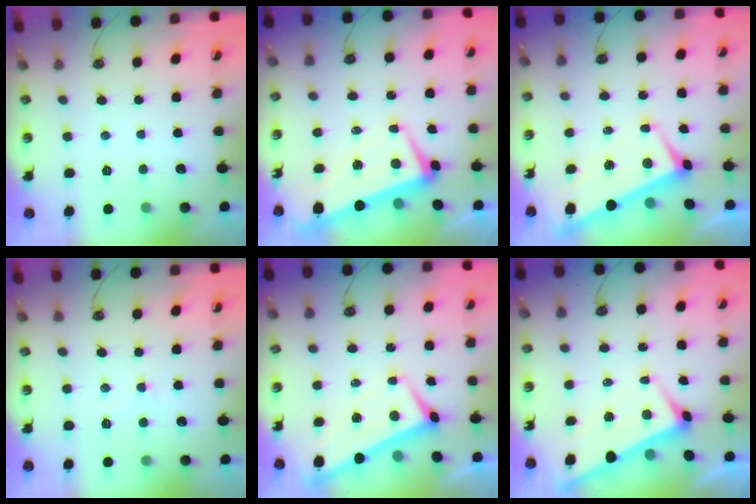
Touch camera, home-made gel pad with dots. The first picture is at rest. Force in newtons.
{"total": 1.6, "press": 1.4, "slide": 0.9}
{"total": 2.9, "press": 2.8, "slide": 0.9}
{"total": 3.8, "press": 3.7, "slide": 0.5}
{"total": 2.6, "press": 2.5, "slide": 0.4}
{"total": 2.8, "press": 2.8, "slide": 0.6}